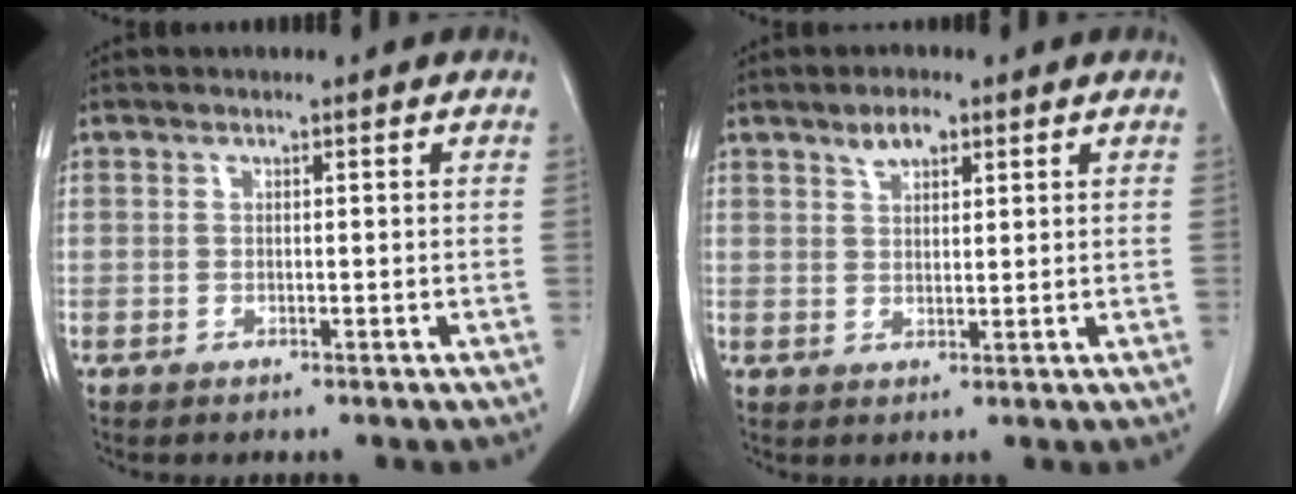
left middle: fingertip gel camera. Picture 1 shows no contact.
{"total": 3.2, "force": [2.1, 1.3, 2.1], "torque": [-0.041, 0.004, 0.040]}